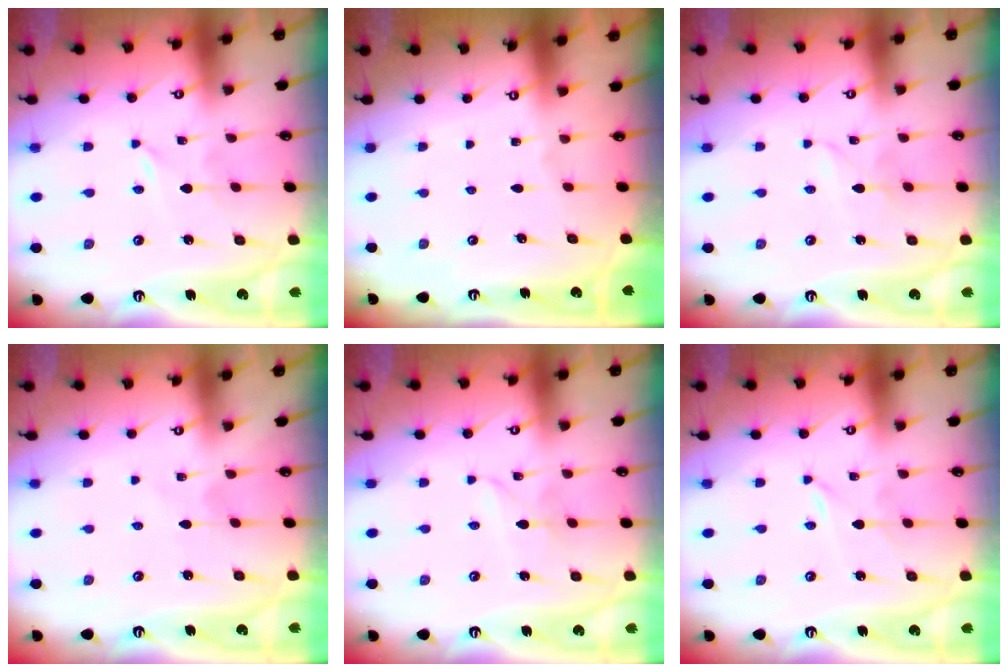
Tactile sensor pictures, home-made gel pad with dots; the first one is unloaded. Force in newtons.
{"total": 0.0}
{"total": 2.1, "press": 2.1, "slide": 0.2}
{"total": 1.4, "press": 1.4, "slide": 0.1}
{"total": 2.9, "press": 2.9, "slide": 0.3}
{"total": 0.0}